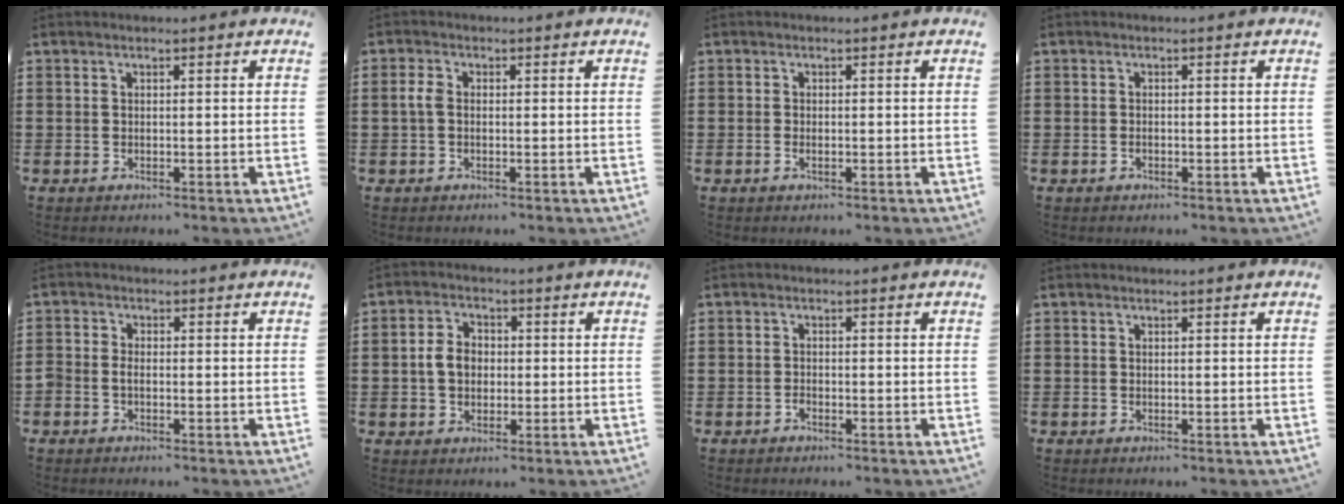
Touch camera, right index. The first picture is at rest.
{"total": 2.2, "force": [0.0, 1.5, 1.7], "torque": [-0.044, 0.002, -0.004]}
{"total": 0.8, "force": [-0.3, 0.4, 0.6], "torque": [-0.013, -0.003, -0.004]}
{"total": 0.6, "force": [-0.3, 0.3, 0.4], "torque": [-0.011, -0.003, -0.006]}
{"total": 1.3, "force": [-0.6, 0.7, 0.8], "torque": [-0.025, -0.003, -0.014]}
{"total": 4.4, "force": [-0.2, 3.3, 2.9], "torque": [-0.070, 0.009, -0.009]}
{"total": 0.9, "force": [-0.7, 0.4, 0.3], "torque": [-0.007, -0.001, -0.015]}
{"total": 0.0}